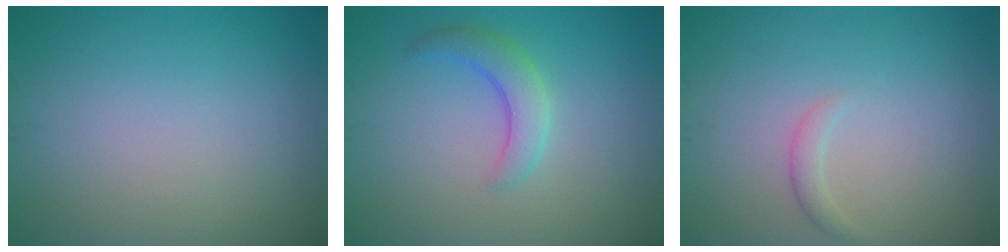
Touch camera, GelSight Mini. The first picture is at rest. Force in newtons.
{"total": 2.9, "press": 2.9, "slide": 0.2}
{"total": 1.1, "press": 1.1, "slide": 0.1}